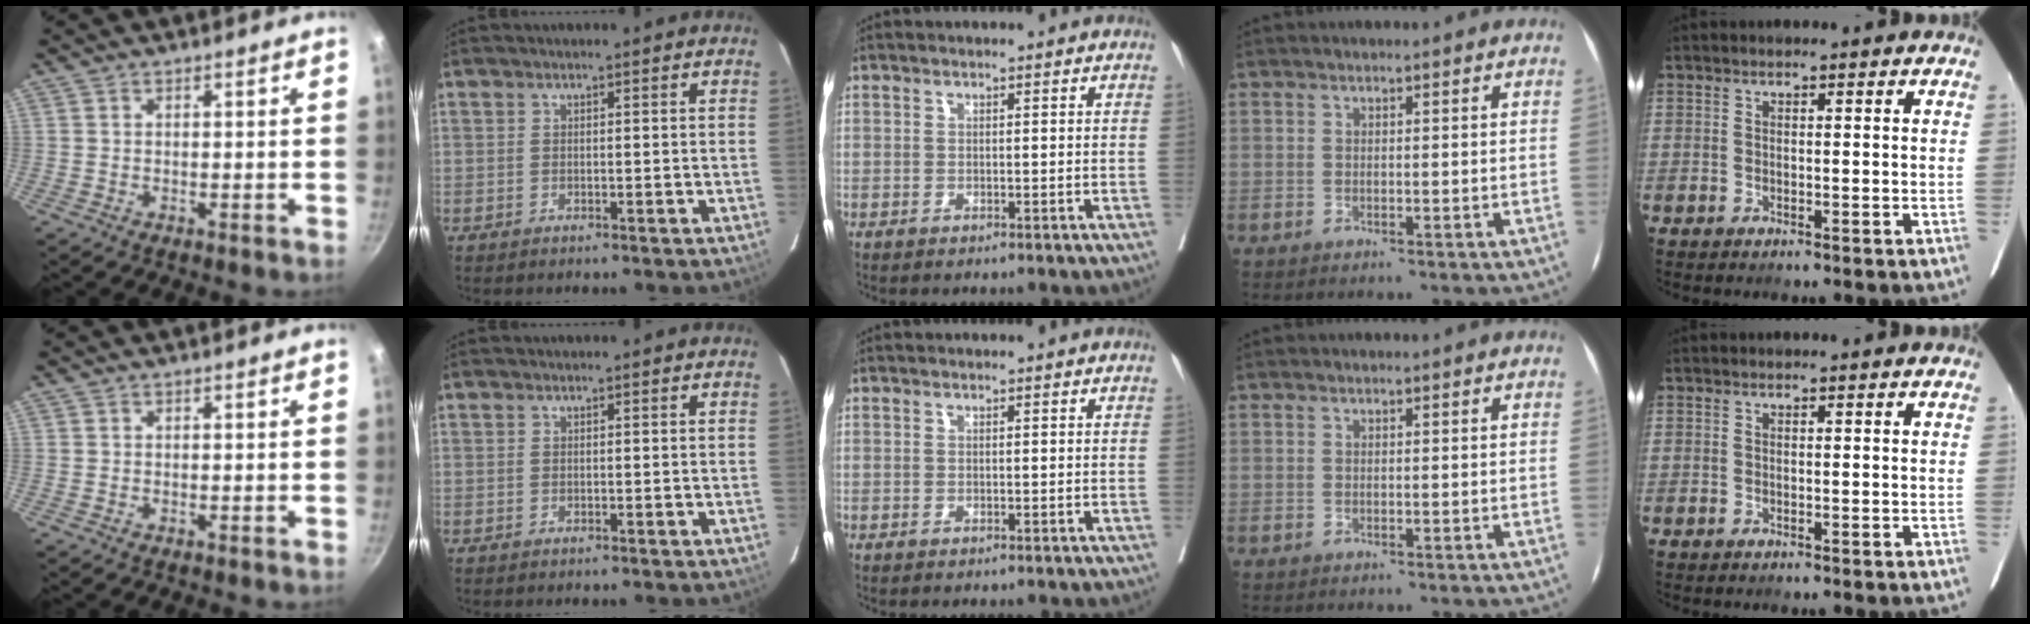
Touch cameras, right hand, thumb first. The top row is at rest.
{}